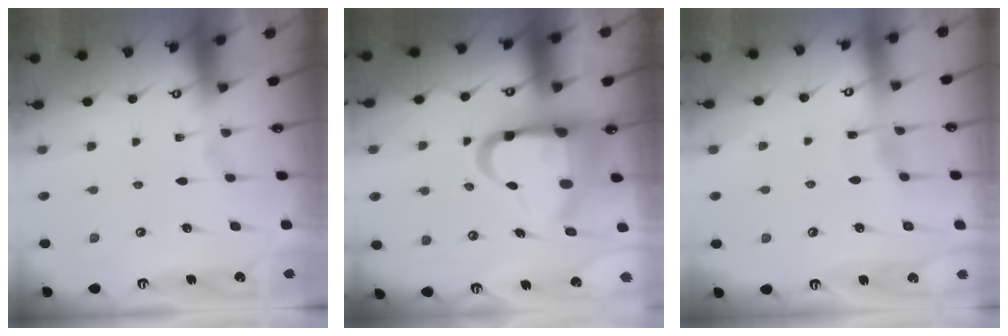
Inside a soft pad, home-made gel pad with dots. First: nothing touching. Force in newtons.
{"total": 14.3, "press": 14.0, "slide": 3.0}
{"total": 4.0, "press": 3.9, "slide": 0.5}